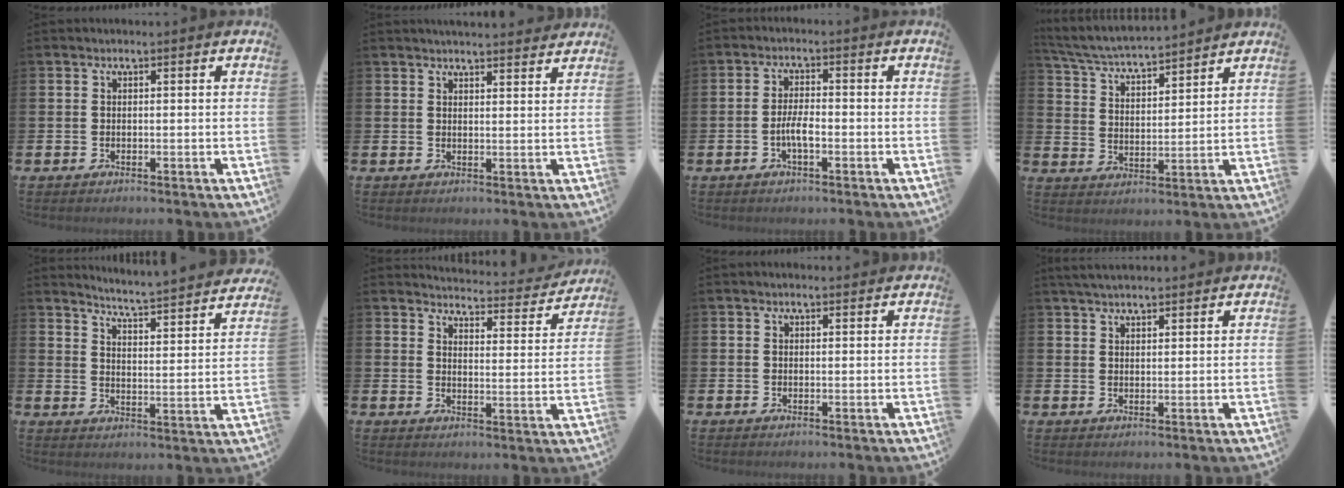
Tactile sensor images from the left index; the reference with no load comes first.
{"total": 3.1, "force": [3.1, 0.1, 0.2], "torque": [-0.009, -0.015, 0.056]}
{"total": 3.2, "force": [-1.0, 1.0, 2.8], "torque": [-0.055, 0.002, -0.022]}
{"total": 5.0, "force": [4.9, 0.2, 0.9], "torque": [-0.041, -0.038, 0.083]}
{"total": 5.1, "force": [5.0, -0.6, 0.8], "torque": [-0.030, -0.055, 0.081]}
{"total": 3.8, "force": [3.8, 0.6, 0.5], "torque": [-0.017, -0.036, 0.058]}
{"total": 0.9, "force": [0.9, 0.2, 0.2], "torque": [0.007, -0.002, 0.013]}
{"total": 3.4, "force": [3.3, 0.6, 0.9], "torque": [-0.020, -0.007, 0.060]}